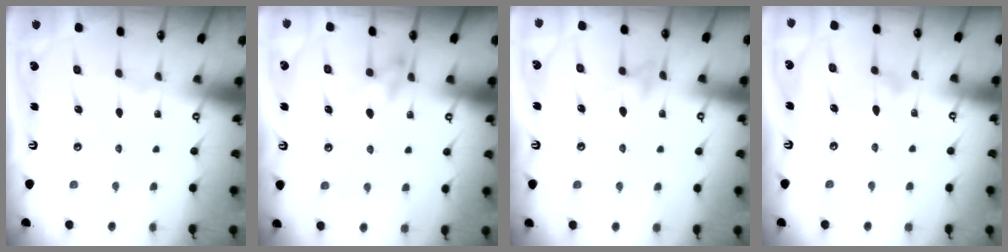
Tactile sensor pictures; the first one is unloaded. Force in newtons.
{"total": 8.7, "press": 8.4, "slide": 2.1}
{"total": 6.0, "press": 6.0, "slide": 0.7}
{"total": 8.3, "press": 8.2, "slide": 0.4}